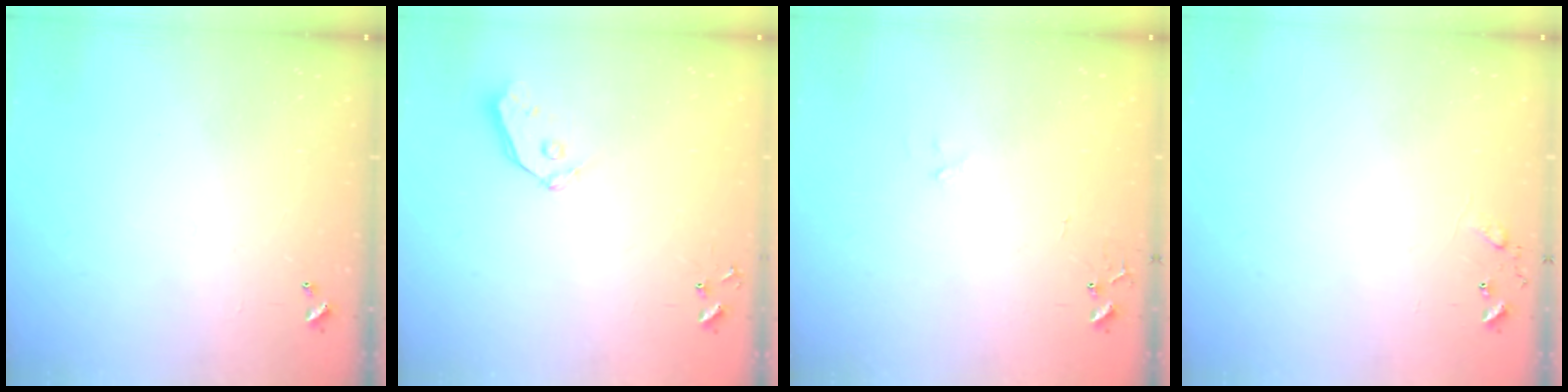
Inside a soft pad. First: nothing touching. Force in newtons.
{"total": 4.8, "press": 4.8, "slide": 0.5}
{"total": 7.6, "press": 7.6, "slide": 0.5}
{"total": 8.0, "press": 8.0, "slide": 0.4}